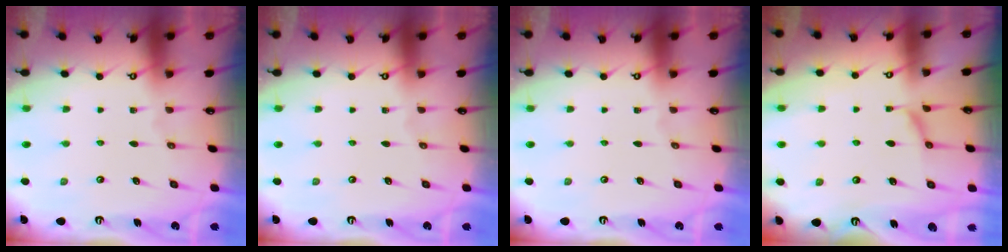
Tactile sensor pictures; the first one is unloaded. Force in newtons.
{"total": 0.0}
{"total": 0.0}
{"total": 1.8, "press": 1.7, "slide": 0.6}